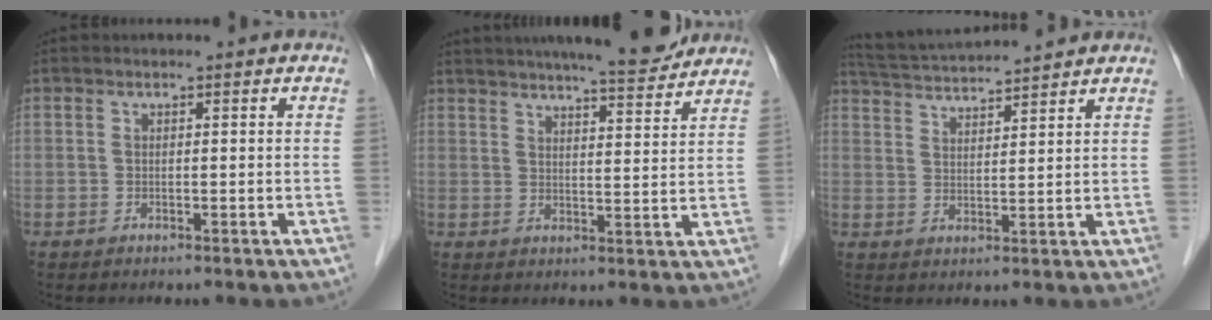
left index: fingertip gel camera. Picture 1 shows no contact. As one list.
[{"total": 12.4, "force": [11.2, 0.8, 5.4], "torque": [-0.082, 0.003, 0.150]}, {"total": 10.3, "force": [9.7, -0.2, 3.3], "torque": [-0.072, 0.030, 0.161]}]